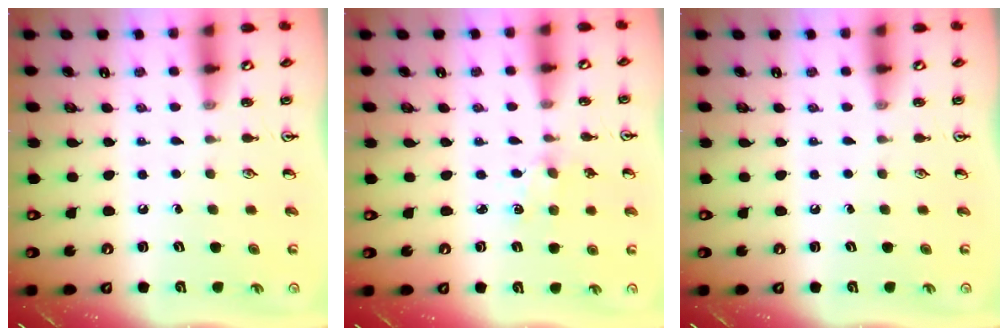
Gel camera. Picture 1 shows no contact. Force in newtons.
{"total": 1.9, "press": 1.9, "slide": 0.2}
{"total": 0.0}